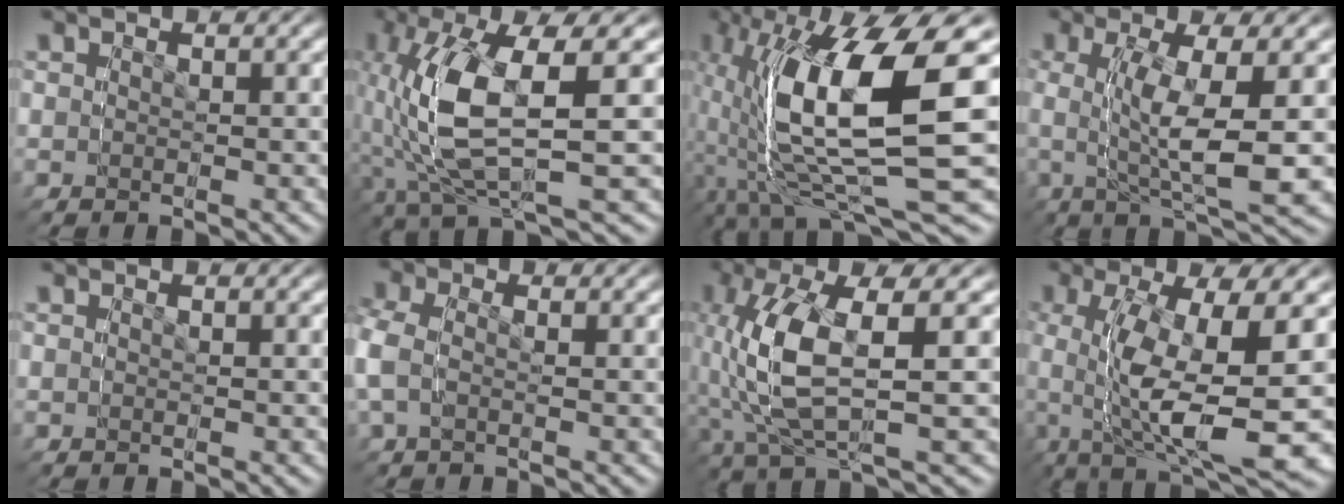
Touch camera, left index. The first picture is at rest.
{"total": 8.7, "force": [1.4, 4.1, 7.5], "torque": [-0.174, 0.022, 0.027]}
{"total": 12.7, "force": [2.0, 6.4, 10.8], "torque": [-0.214, 0.020, 0.032]}
{"total": 3.7, "force": [0.9, -0.8, 3.4], "torque": [-0.066, 0.032, 0.009]}
{"total": 0.0}
{"total": 1.4, "force": [-1.4, 0.0, 0.2], "torque": [-0.019, -0.005, -0.020]}
{"total": 5.7, "force": [0.6, 2.1, 5.2], "torque": [-0.127, 0.019, 0.021]}
{"total": 8.0, "force": [0.8, 1.9, 7.7], "torque": [-0.128, 0.040, 0.009]}